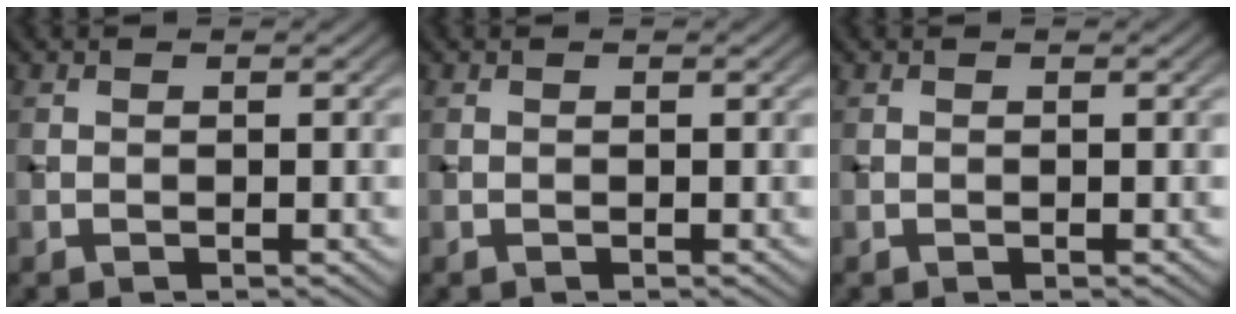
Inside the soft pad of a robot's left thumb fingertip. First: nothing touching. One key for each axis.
{"total": 0.0}
{"total": 0.0}